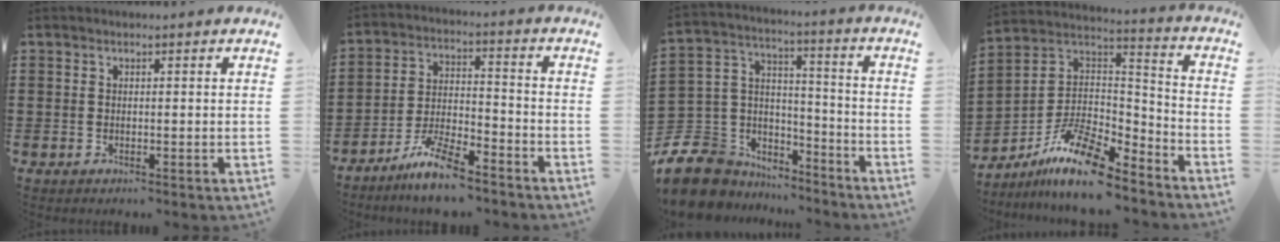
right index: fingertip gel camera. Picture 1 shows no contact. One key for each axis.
{"total": 7.8, "fx": -6.6, "fy": 1.2, "fz": 3.9, "tx": -0.087, "ty": 0.006, "tz": -0.128}
{"total": 8.0, "fx": -5.5, "fy": 5.7, "fz": 1.0, "tx": -0.075, "ty": -0.008, "tz": -0.111}
{"total": 12.0, "fx": -8.9, "fy": 3.7, "fz": 7.2, "tx": -0.151, "ty": 0.019, "tz": -0.176}